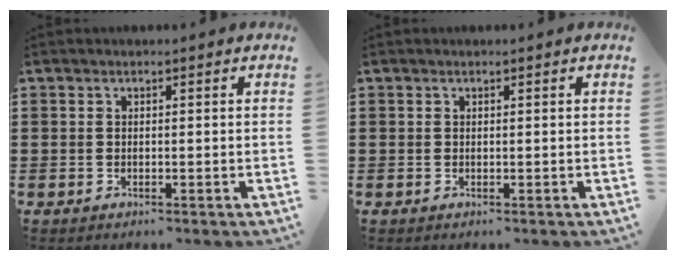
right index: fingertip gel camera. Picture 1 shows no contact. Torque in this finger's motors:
{"motor_torque": [-0.02, 0.01, 0.00, 0.00]}